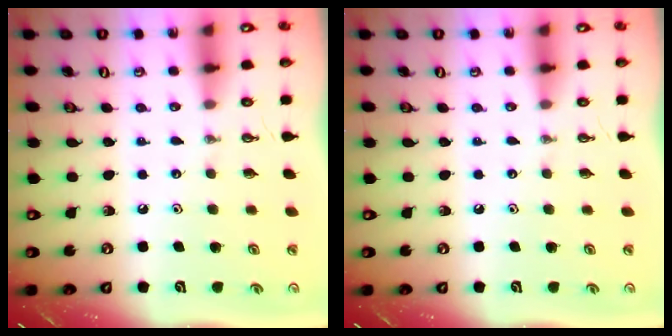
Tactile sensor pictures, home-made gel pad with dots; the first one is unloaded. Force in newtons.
{"total": 0.0}